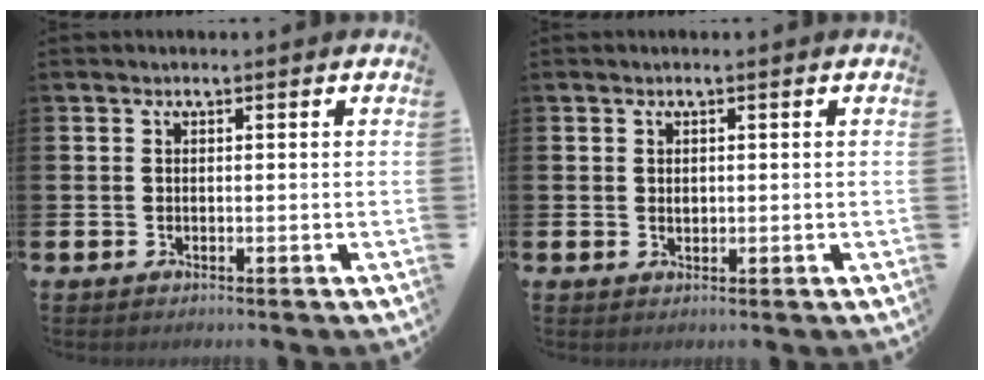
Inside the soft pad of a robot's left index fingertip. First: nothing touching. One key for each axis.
{"total": 0.8, "fx": 0.4, "fy": 0.6, "fz": 0.4, "tx": 0.001, "ty": 0.000, "tz": 0.003}